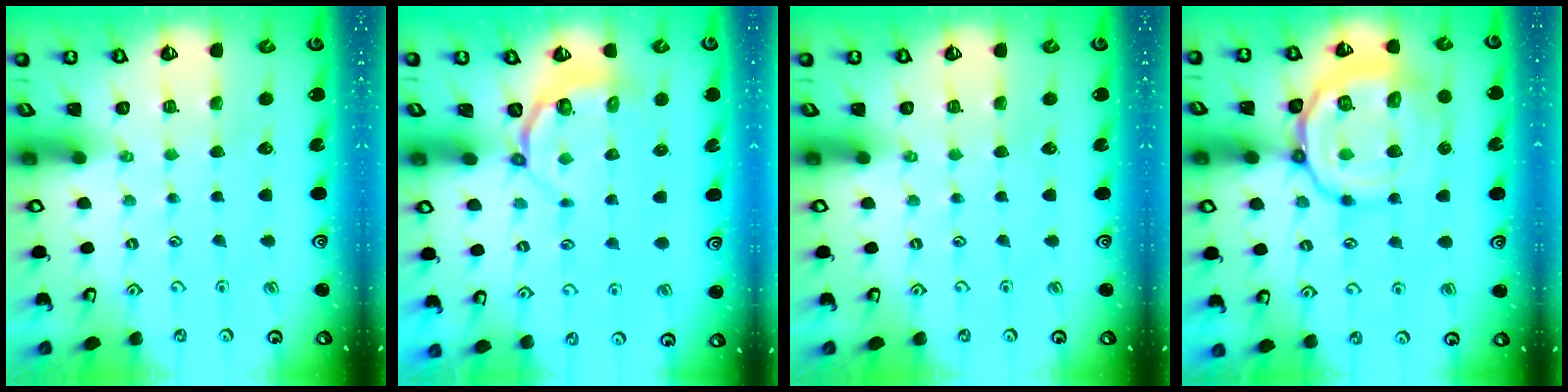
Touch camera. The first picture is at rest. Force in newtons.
{"total": 3.8, "press": 2.9, "slide": 2.4}
{"total": 0.0}
{"total": 18.1, "press": 18.0, "slide": 1.8}